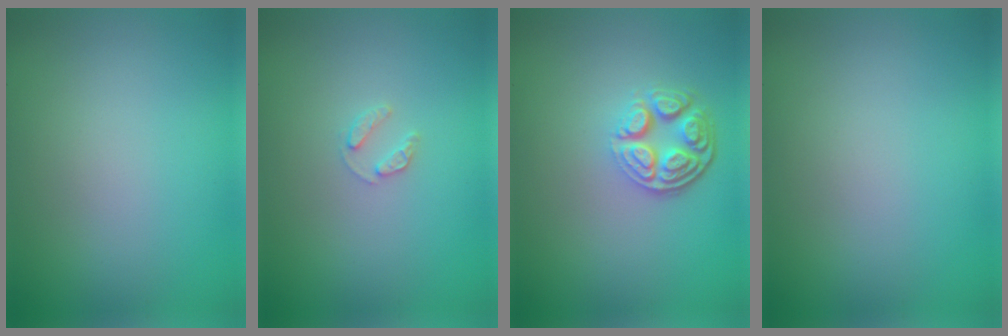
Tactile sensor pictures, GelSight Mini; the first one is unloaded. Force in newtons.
{"total": 1.1, "press": 1.1, "slide": 0.2}
{"total": 4.5, "press": 3.4, "slide": 2.9}
{"total": 0.0}